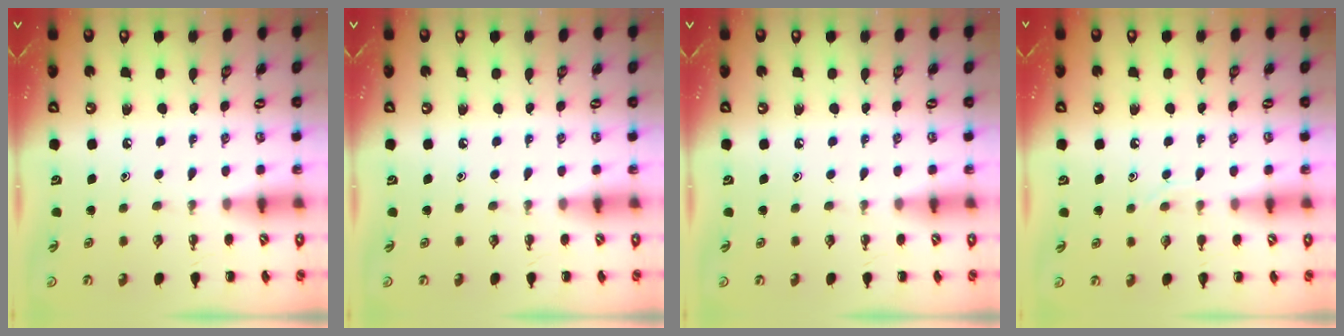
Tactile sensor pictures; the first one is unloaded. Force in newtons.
{"total": 0.0}
{"total": 0.0}
{"total": 6.3, "press": 6.1, "slide": 1.3}